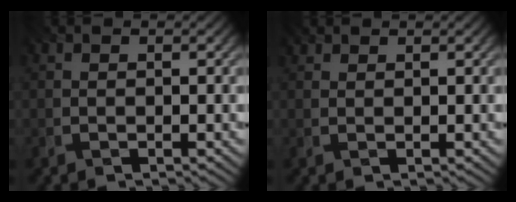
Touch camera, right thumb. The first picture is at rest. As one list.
[{"total": 1.4, "force": [1.2, 0.6, 0.4], "torque": [-0.012, 0.002, 0.020]}]